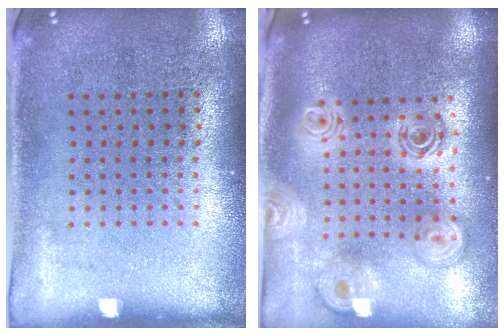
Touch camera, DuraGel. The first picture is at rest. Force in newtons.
{"total": 2.4, "press": 1.9, "slide": 1.5}